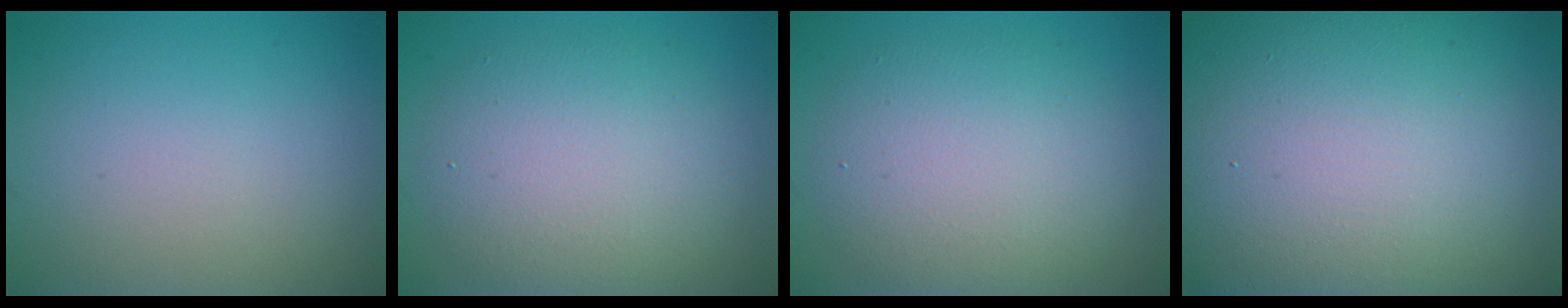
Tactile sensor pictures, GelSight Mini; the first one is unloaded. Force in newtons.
{"total": 6.3, "press": 6.2, "slide": 0.8}
{"total": 6.3, "press": 6.2, "slide": 0.8}
{"total": 26.3, "press": 26.2, "slide": 1.4}